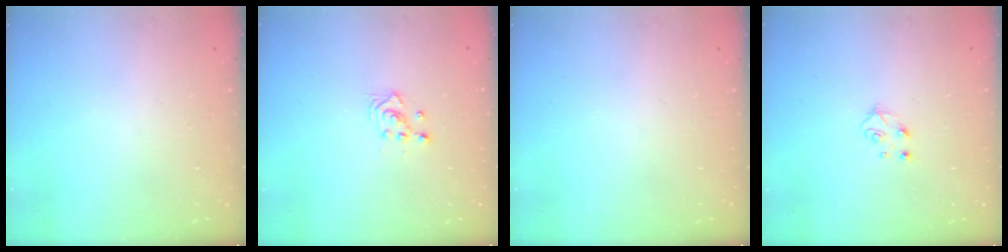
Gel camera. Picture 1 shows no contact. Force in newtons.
{"total": 2.3, "press": 2.3, "slide": 0.3}
{"total": 0.0}
{"total": 5.2, "press": 5.1, "slide": 0.7}